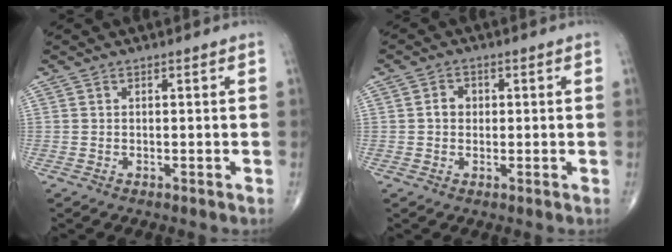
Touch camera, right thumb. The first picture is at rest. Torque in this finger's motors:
{"motor_torque": [0.71, 0.67, 0.36, -0.04, 0.02]}